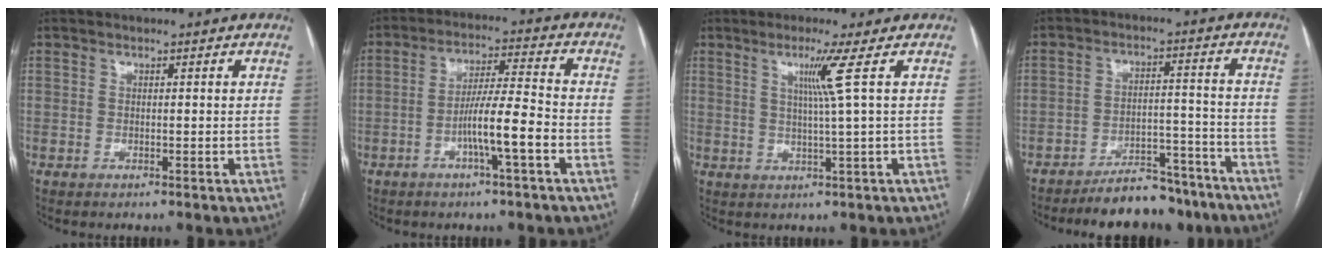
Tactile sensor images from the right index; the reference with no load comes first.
{"total": 8.0, "force": [-3.0, 0.0, 7.3], "torque": [-0.134, 0.009, -0.054]}
{"total": 4.6, "force": [1.6, -2.0, 3.9], "torque": [-0.076, -0.009, 0.035]}
{"total": 11.6, "force": [-10.3, 3.6, 3.8], "torque": [-0.037, 0.032, -0.150]}